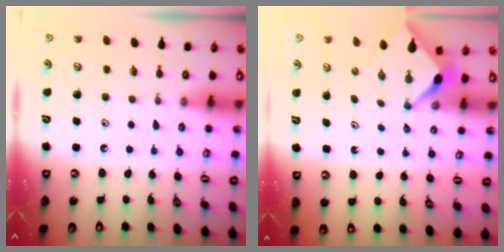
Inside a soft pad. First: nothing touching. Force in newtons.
{"total": 2.5, "press": 2.5, "slide": 0.2}